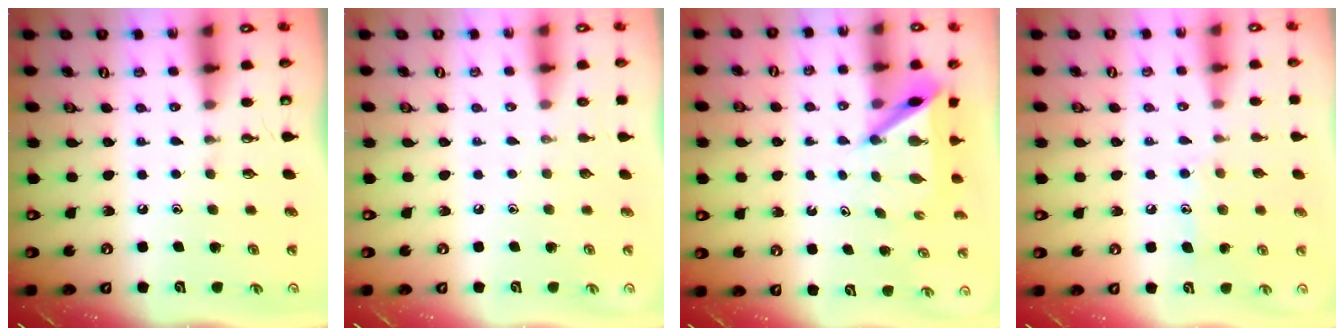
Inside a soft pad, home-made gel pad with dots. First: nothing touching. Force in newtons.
{"total": 0.0}
{"total": 6.6, "press": 6.6, "slide": 0.4}
{"total": 8.6, "press": 8.6, "slide": 0.6}